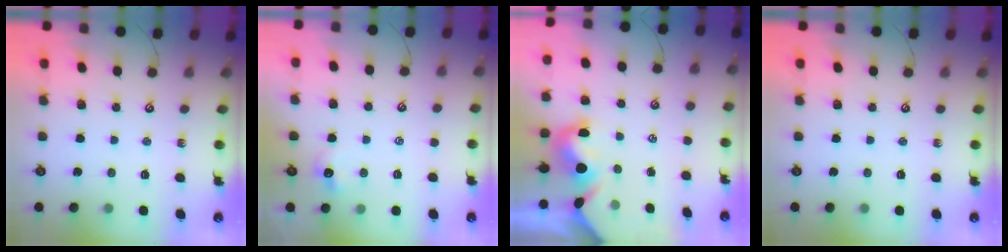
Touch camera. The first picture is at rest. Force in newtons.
{"total": 0.0}
{"total": 2.0, "press": 1.8, "slide": 0.9}
{"total": 0.0}